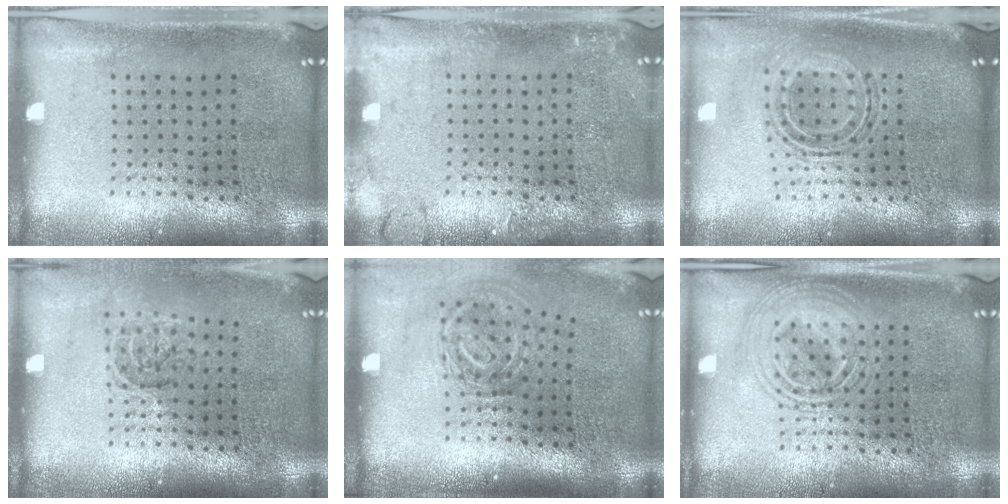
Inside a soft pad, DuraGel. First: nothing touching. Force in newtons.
{"total": 1.7, "press": 1.7, "slide": 0.3}
{"total": 0.8, "press": 0.8, "slide": 0.3}
{"total": 1.4, "press": 1.1, "slide": 0.8}
{"total": 1.9, "press": 1.2, "slide": 1.5}
{"total": 2.9, "press": 2.9, "slide": 0.4}